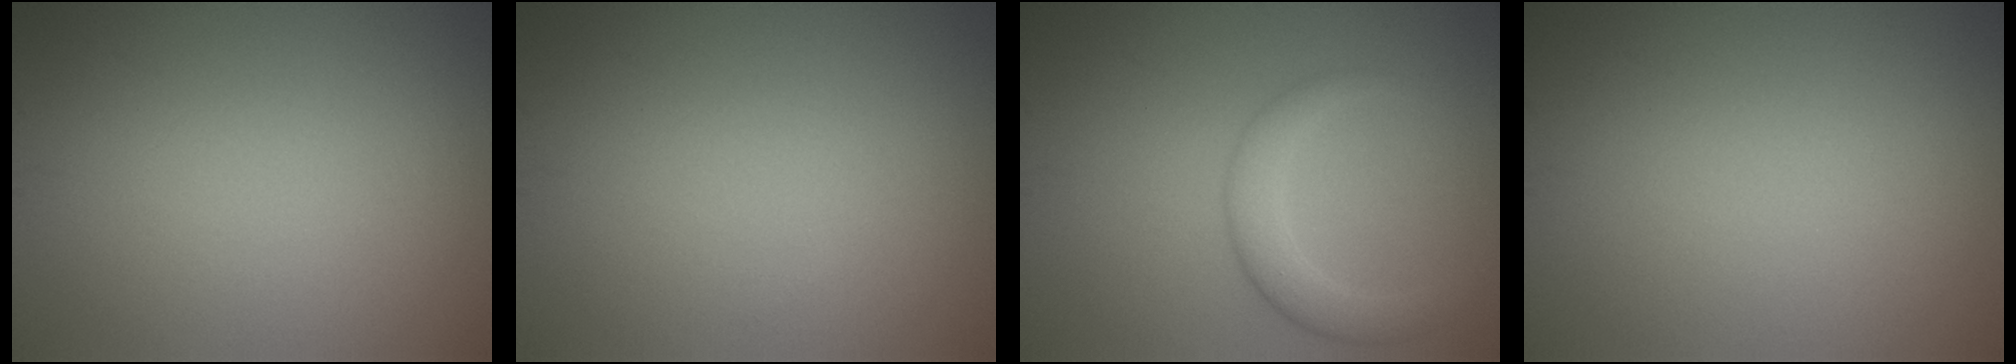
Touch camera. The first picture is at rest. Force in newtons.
{"total": 0.0}
{"total": 2.9, "press": 2.9, "slide": 0.2}
{"total": 0.0}